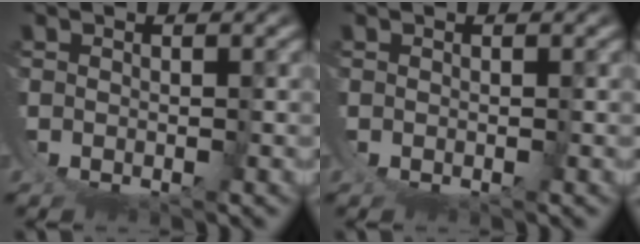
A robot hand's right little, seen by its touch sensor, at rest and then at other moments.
{"total": 0.0}